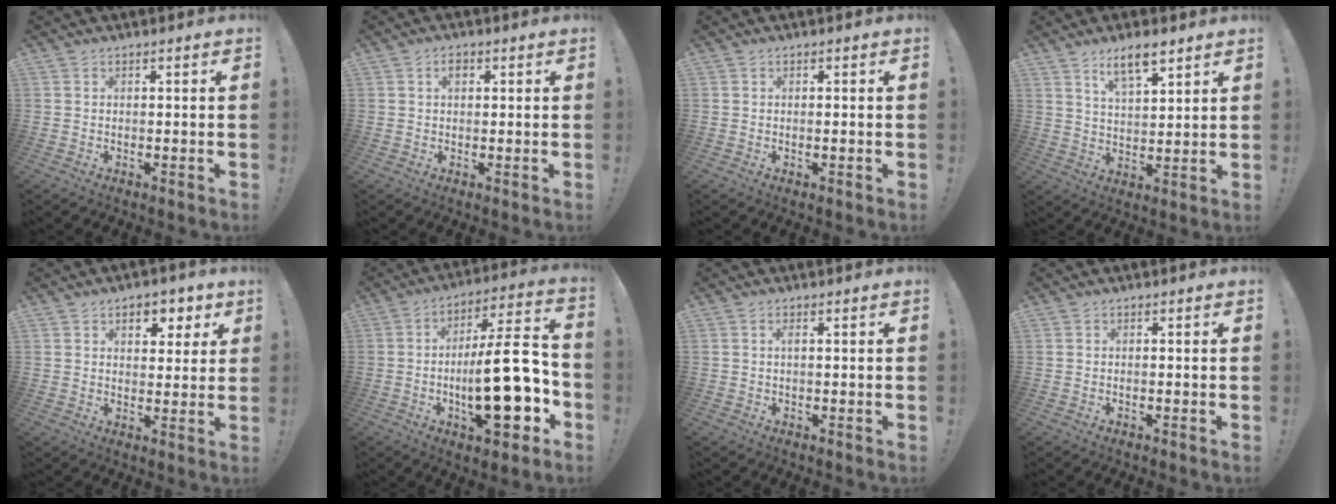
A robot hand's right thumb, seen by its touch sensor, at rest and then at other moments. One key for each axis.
{"total": 2.2, "fx": 0.8, "fy": 1.4, "fz": 1.5, "tx": -0.021, "ty": 0.003, "tz": 0.010}
{"total": 0.6, "fx": -0.3, "fy": -0.2, "fz": 0.4, "tx": -0.009, "ty": 0.000, "tz": -0.006}
{"total": 8.5, "fx": 5.9, "fy": 2.9, "fz": 5.4, "tx": -0.083, "ty": -0.027, "tz": 0.103}
{"total": 6.9, "fx": 3.4, "fy": 4.8, "fz": 3.7, "tx": -0.039, "ty": -0.014, "tz": 0.057}
{"total": 23.1, "fx": -5.0, "fy": 7.3, "fz": 21.4, "tx": -0.339, "ty": 0.021, "tz": -0.081}
{"total": 1.0, "fx": 0.0, "fy": 0.1, "fz": 1.0, "tx": -0.027, "ty": 0.006, "tz": 0.000}
{"total": 0.0}